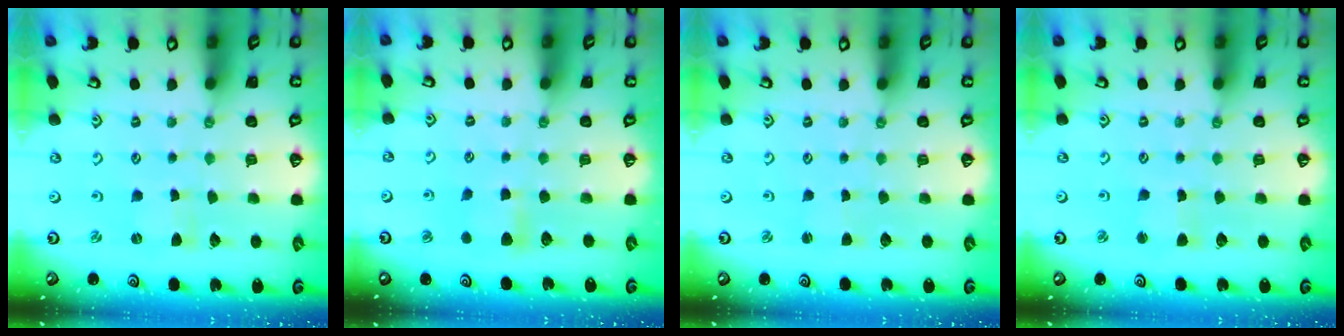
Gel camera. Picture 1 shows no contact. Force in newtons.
{"total": 5.1, "press": 5.0, "slide": 0.7}
{"total": 0.9, "press": 0.9, "slide": 0.2}
{"total": 3.0, "press": 2.9, "slide": 0.6}